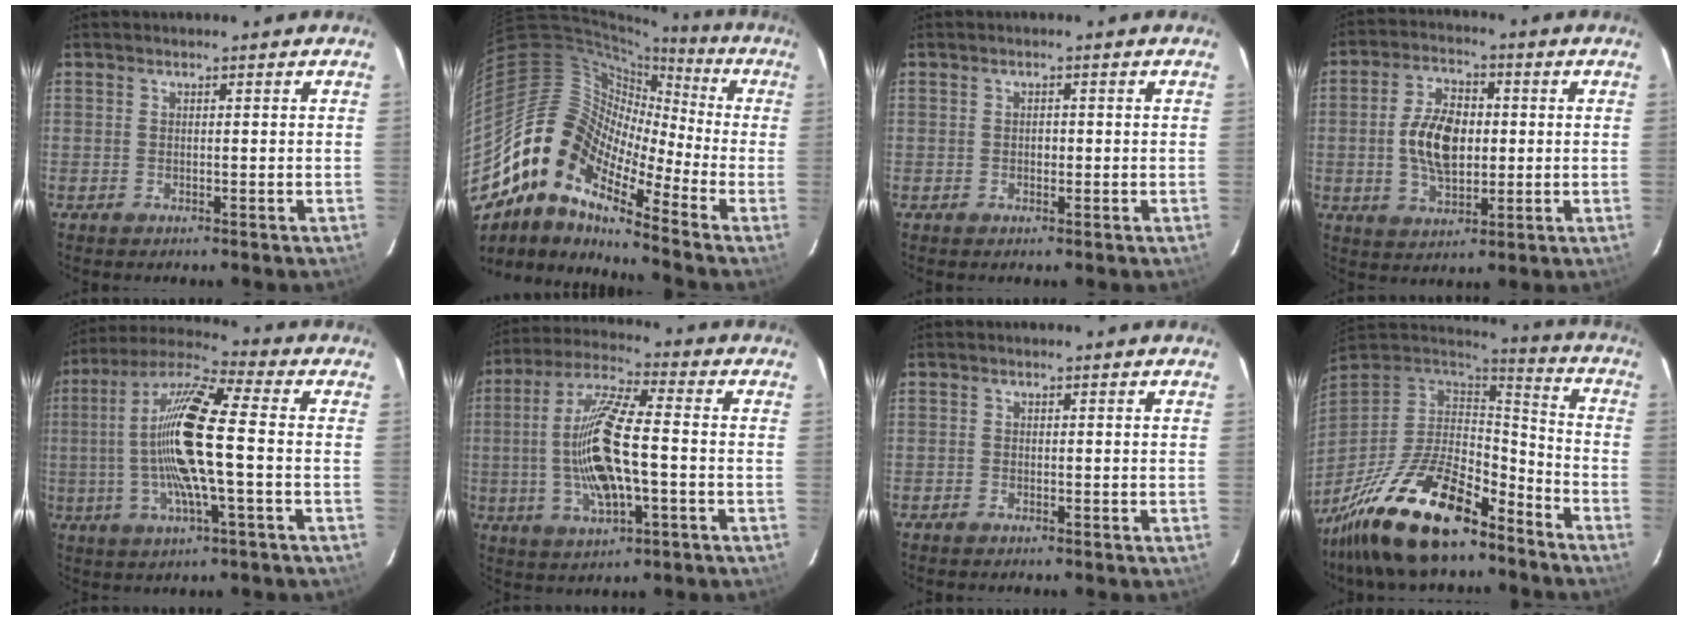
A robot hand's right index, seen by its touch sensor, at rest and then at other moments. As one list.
[{"total": 16.1, "force": [-10.2, 6.6, 10.5], "torque": [-0.165, -0.004, -0.213]}, {"total": 1.1, "force": [-0.2, 0.8, 0.7], "torque": [-0.010, 0.004, -0.003]}, {"total": 10.5, "force": [-0.1, 6.2, 8.4], "torque": [-0.162, 0.013, 0.002]}, {"total": 16.0, "force": [-1.2, 1.7, 15.9], "torque": [-0.304, 0.005, -0.032]}, {"total": 15.2, "force": [-2.3, 4.1, 14.4], "torque": [-0.289, 0.000, -0.043]}, {"total": 0.7, "force": [-0.6, 0.3, 0.0], "torque": [-0.002, 0.001, -0.014]}, {"total": 23.7, "force": [-16.1, 8.7, 15.0], "torque": [-0.300, -0.022, -0.274]}]